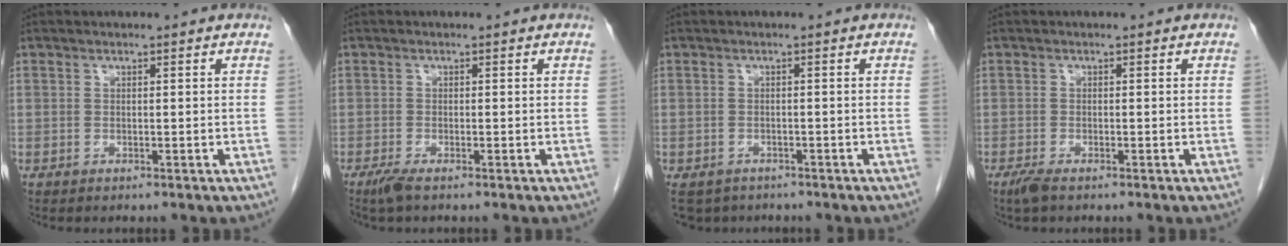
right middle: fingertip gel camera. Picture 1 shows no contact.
{"total": 1.9, "force": [-1.3, 0.2, 1.3], "torque": [-0.035, -0.007, -0.028]}
{"total": 5.5, "force": [-4.3, 3.3, 1.3], "torque": [-0.021, -0.002, -0.061]}
{"total": 1.9, "force": [-1.3, 0.4, 1.2], "torque": [-0.033, -0.006, -0.026]}